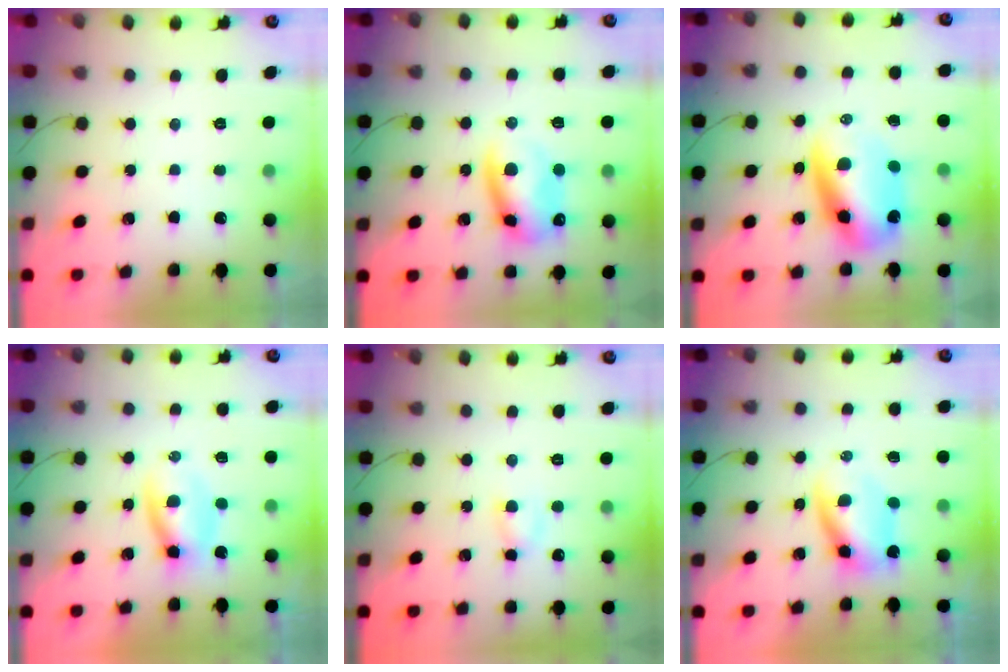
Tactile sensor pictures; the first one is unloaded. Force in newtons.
{"total": 10.8, "press": 10.5, "slide": 2.5}
{"total": 11.8, "press": 11.4, "slide": 3.1}
{"total": 3.8, "press": 3.7, "slide": 1.0}
{"total": 3.6, "press": 3.5, "slide": 0.9}
{"total": 4.9, "press": 4.8, "slide": 1.0}